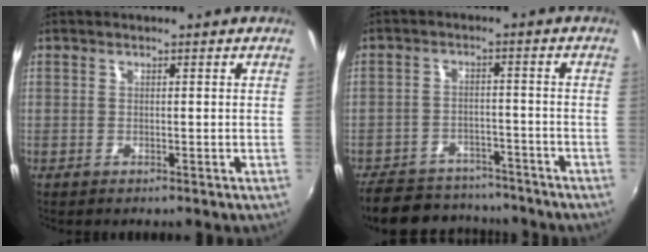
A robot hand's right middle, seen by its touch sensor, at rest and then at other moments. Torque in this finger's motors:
{"motor_torque": [0.09, -0.43, -0.06, 0.00]}